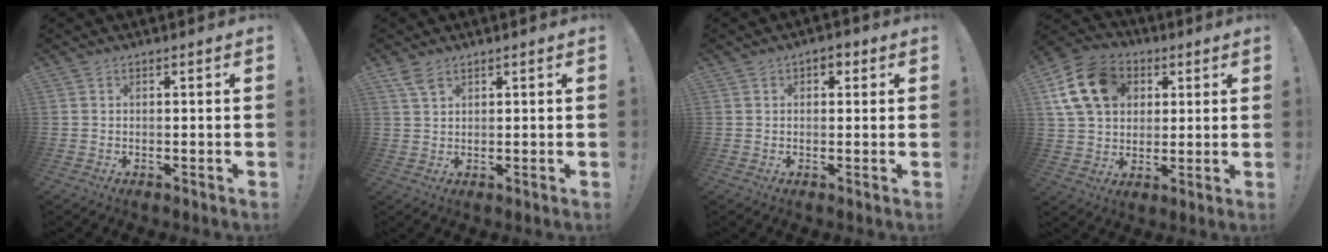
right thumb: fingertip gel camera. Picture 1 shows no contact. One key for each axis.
{"total": 3.6, "fx": 2.2, "fy": 1.6, "fz": 2.3, "tx": -0.048, "ty": -0.004, "tz": 0.042}
{"total": 2.6, "fx": 0.6, "fy": 1.9, "fz": 1.7, "tx": -0.025, "ty": 0.007, "tz": 0.009}
{"total": 16.6, "fx": 5.6, "fy": 12.7, "fz": 9.1, "tx": -0.150, "ty": -0.007, "tz": 0.114}